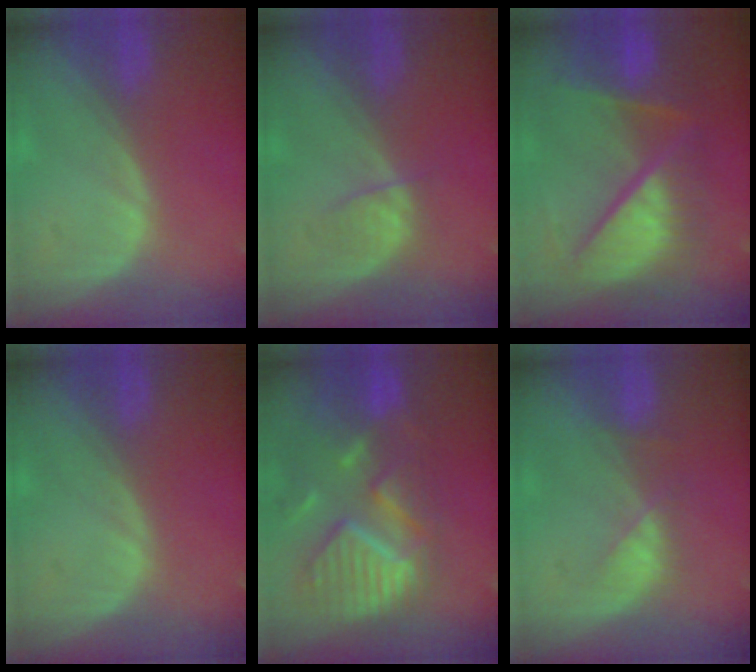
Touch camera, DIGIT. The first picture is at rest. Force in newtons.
{"total": 1.9, "press": 1.9, "slide": 0.4}
{"total": 10.7, "press": 10.6, "slide": 1.4}
{"total": 0.0}
{"total": 11.8, "press": 10.4, "slide": 5.5}
{"total": 2.9, "press": 2.9, "slide": 0.7}